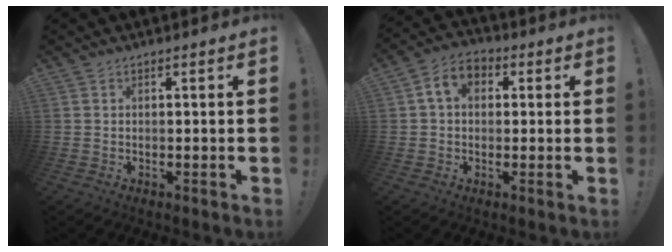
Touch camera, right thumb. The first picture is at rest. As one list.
[{"total": 7.4, "force": [1.5, 5.3, 4.8], "torque": [-0.075, 0.009, 0.030]}]